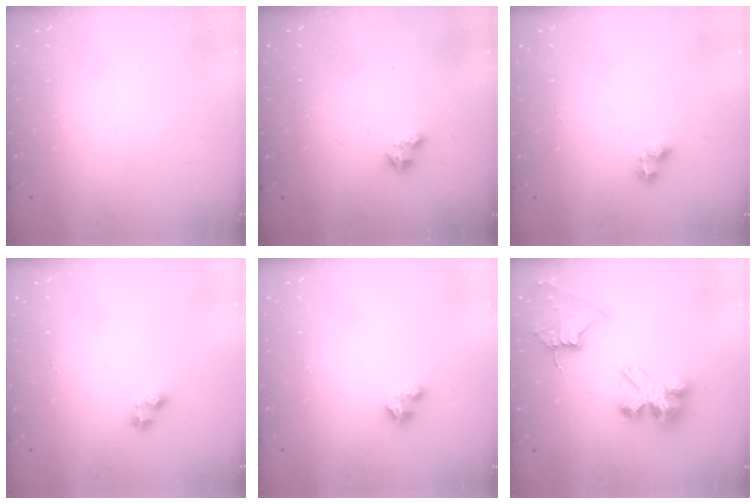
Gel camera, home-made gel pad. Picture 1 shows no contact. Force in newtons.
{"total": 1.6, "press": 1.6, "slide": 0.4}
{"total": 4.0, "press": 3.9, "slide": 0.5}
{"total": 2.5, "press": 2.5, "slide": 0.3}
{"total": 2.7, "press": 2.7, "slide": 0.3}
{"total": 8.4, "press": 8.3, "slide": 0.7}